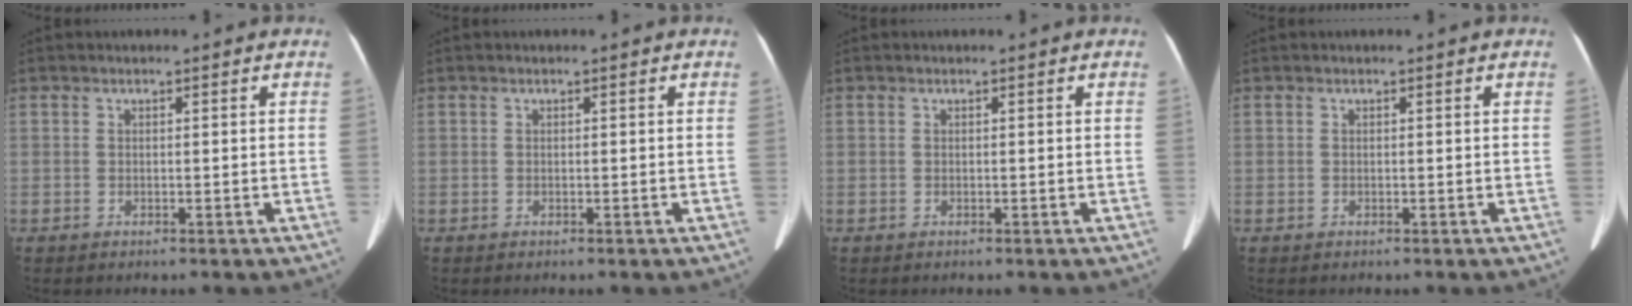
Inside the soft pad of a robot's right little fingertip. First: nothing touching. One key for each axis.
{"total": 0.0}
{"total": 0.0}
{"total": 0.0}